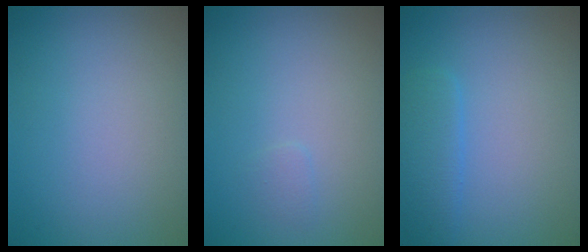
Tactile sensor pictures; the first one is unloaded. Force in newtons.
{"total": 0.6, "press": 0.6, "slide": 0.1}
{"total": 2.5, "press": 2.5, "slide": 0.1}